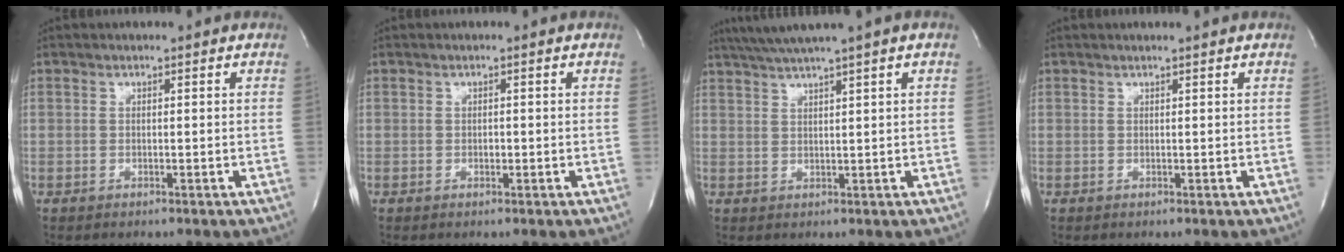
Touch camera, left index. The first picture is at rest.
{"total": 0.6, "force": [-0.3, 0.4, 0.3], "torque": [-0.007, -0.001, -0.004]}
{"total": 6.7, "force": [4.9, -1.4, 4.4], "torque": [-0.075, 0.023, 0.085]}
{"total": 1.0, "force": [0.9, -0.2, 0.4], "torque": [-0.011, 0.001, 0.018]}